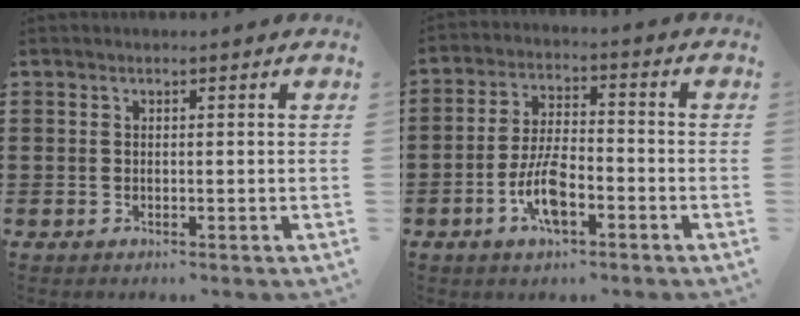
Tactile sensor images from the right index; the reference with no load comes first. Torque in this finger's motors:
{"motor_torque": [2.14, 0.00, 0.93, 0.21]}